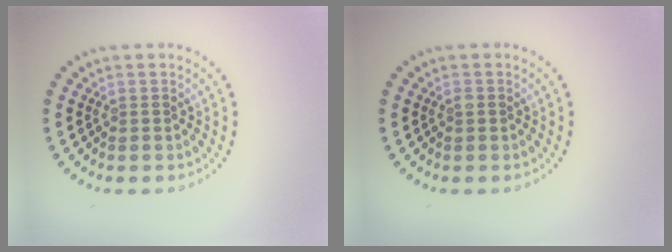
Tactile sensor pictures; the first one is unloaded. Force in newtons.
{"total": 0.7, "press": 0.6, "slide": 0.1}